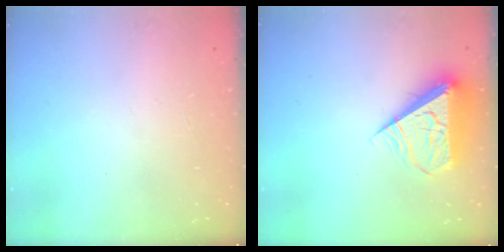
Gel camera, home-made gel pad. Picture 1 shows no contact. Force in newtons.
{"total": 8.5, "press": 8.4, "slide": 1.3}